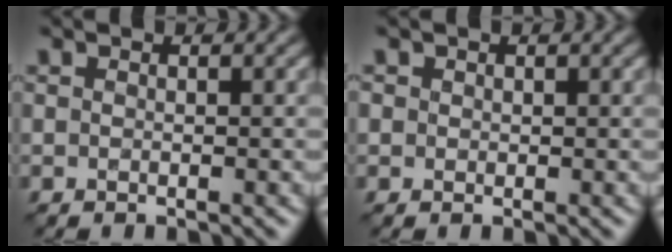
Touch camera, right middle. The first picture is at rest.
{"total": 0.6, "force": [0.1, 0.3, -0.4], "torque": [0.010, 0.003, 0.004]}